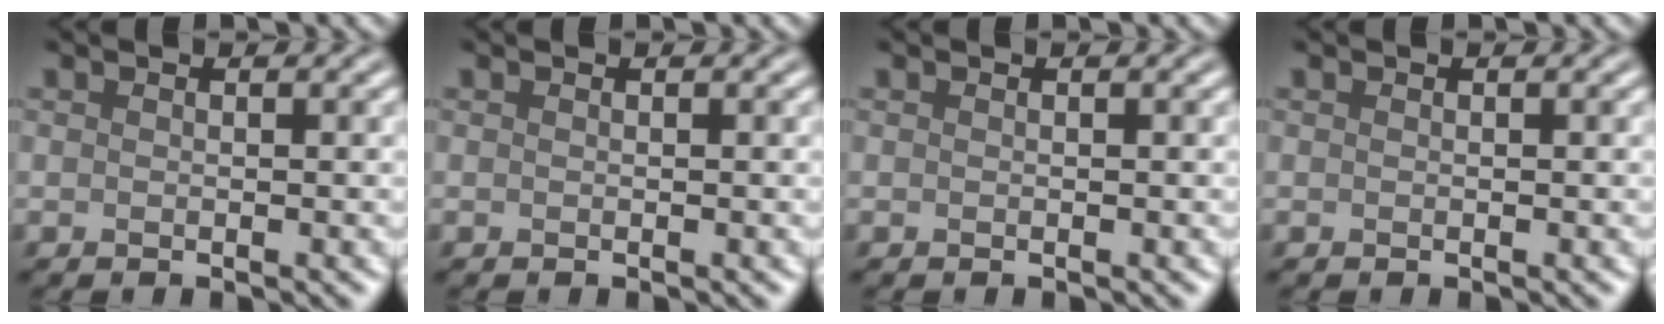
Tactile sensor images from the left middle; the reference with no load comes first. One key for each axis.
{"total": 0.0}
{"total": 0.0}
{"total": 0.0}